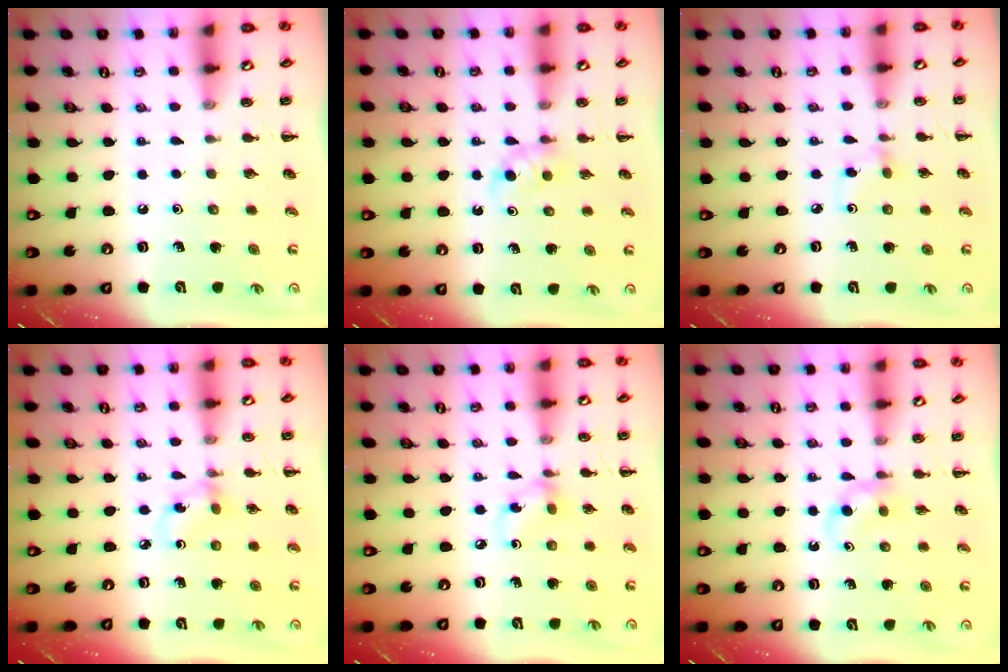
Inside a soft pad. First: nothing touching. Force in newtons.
{"total": 3.3, "press": 3.0, "slide": 1.3}
{"total": 2.7, "press": 2.4, "slide": 1.1}
{"total": 3.3, "press": 3.2, "slide": 0.8}
{"total": 4.3, "press": 4.1, "slide": 1.1}
{"total": 2.5, "press": 2.3, "slide": 1.1}